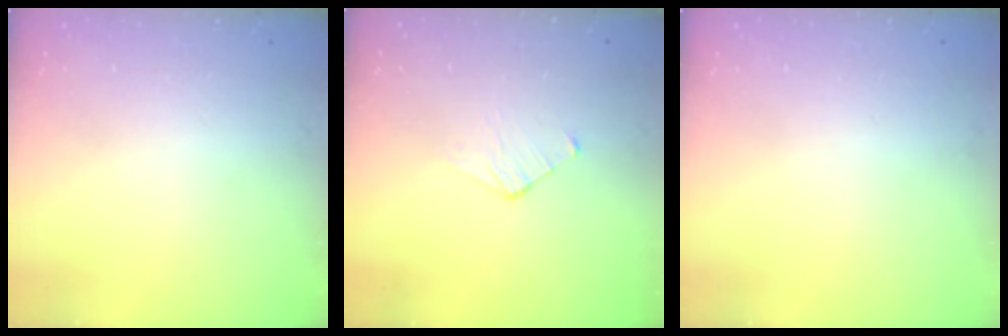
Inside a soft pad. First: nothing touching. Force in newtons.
{"total": 3.5, "press": 3.4, "slide": 0.3}
{"total": 0.0}